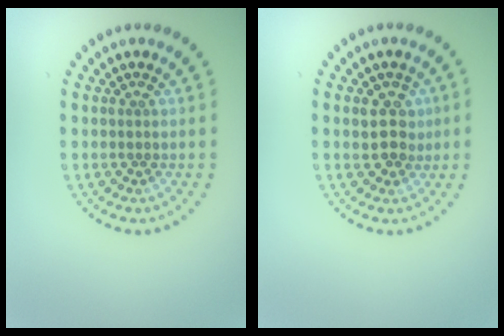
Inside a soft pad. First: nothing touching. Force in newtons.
{"total": 2.8, "press": 2.6, "slide": 0.9}